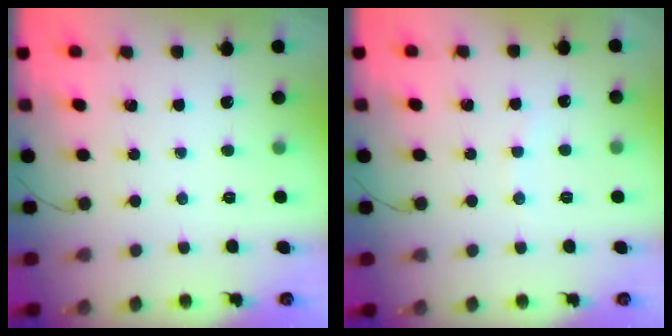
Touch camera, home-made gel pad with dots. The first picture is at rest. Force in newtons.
{"total": 3.4, "press": 3.3, "slide": 0.9}